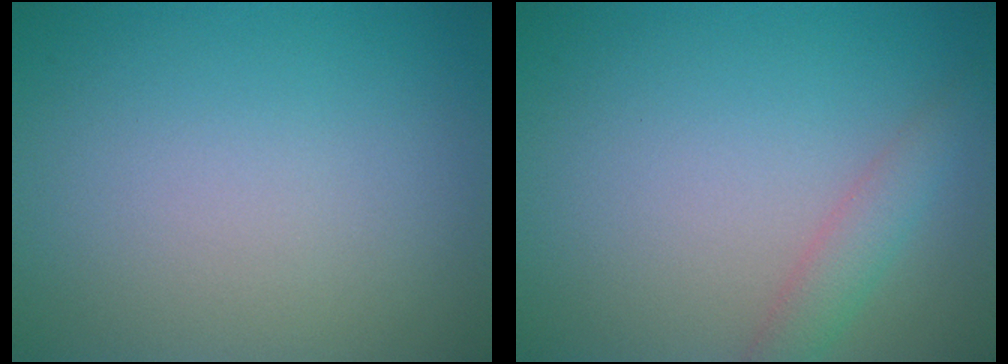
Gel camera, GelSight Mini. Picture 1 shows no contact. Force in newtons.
{"total": 2.1, "press": 2.1, "slide": 0.1}